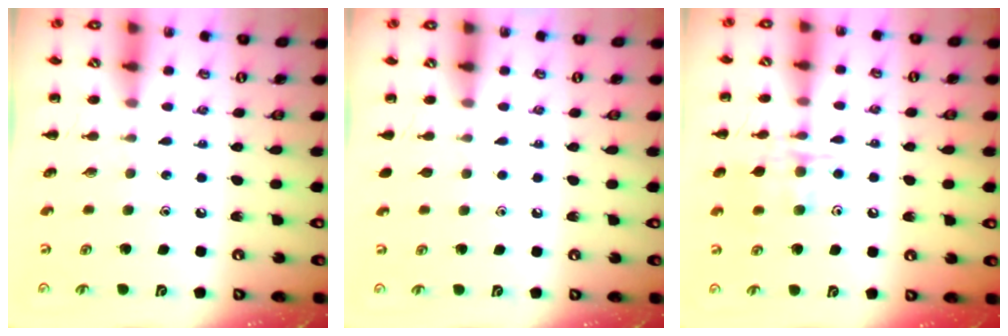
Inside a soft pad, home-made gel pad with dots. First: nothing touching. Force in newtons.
{"total": 0.6, "press": 0.6, "slide": 0.1}
{"total": 10.9, "press": 10.8, "slide": 1.5}